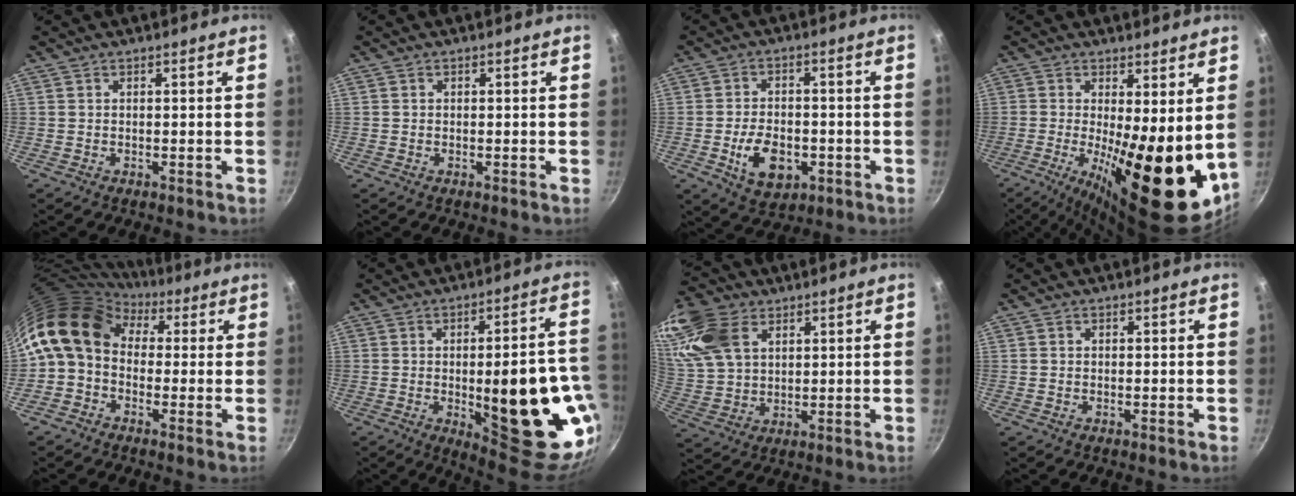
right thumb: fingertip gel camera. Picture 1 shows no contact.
{"total": 0.0}
{"total": 9.8, "force": [-2.8, 6.3, 7.0], "torque": [-0.097, 0.010, -0.038]}
{"total": 18.9, "force": [-1.3, 6.6, 17.7], "torque": [-0.249, -0.029, -0.011]}
{"total": 12.2, "force": [2.4, 9.0, 7.8], "torque": [-0.123, 0.026, 0.016]}
{"total": 26.2, "force": [-5.2, 10.1, 23.6], "torque": [-0.255, 0.010, -0.050]}
{"total": 16.6, "force": [7.6, 11.0, 9.7], "torque": [-0.208, -0.005, 0.154]}
{"total": 0.0}